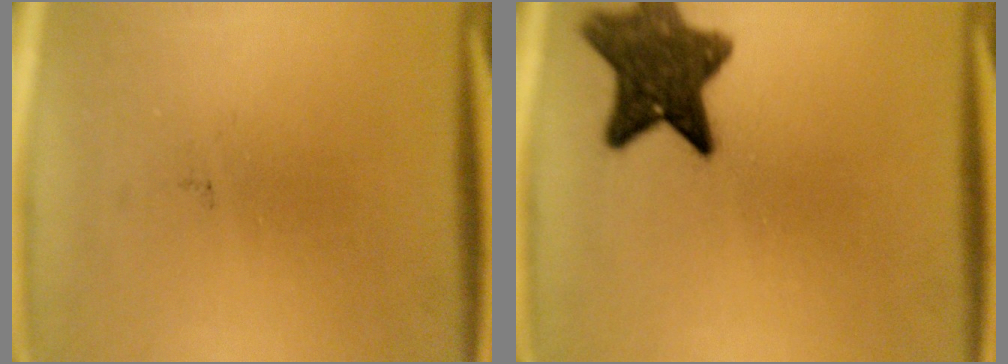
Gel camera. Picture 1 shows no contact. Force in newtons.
{"total": 9.9}